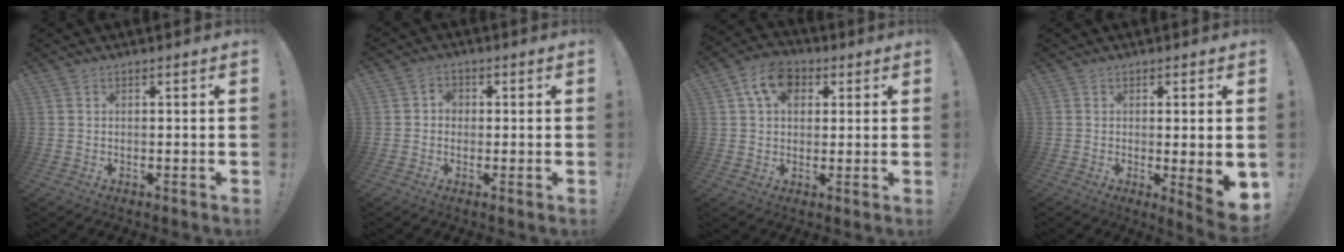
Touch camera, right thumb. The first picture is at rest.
{"total": 3.2, "force": [-0.7, 2.8, 1.2], "torque": [-0.019, 0.009, -0.012]}
{"total": 10.5, "force": [4.1, 7.5, 6.0], "torque": [-0.100, 0.002, 0.078]}
{"total": 6.4, "force": [-0.2, 0.5, 6.4], "torque": [-0.085, -0.011, 0.002]}